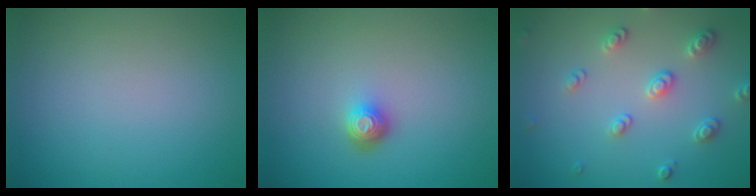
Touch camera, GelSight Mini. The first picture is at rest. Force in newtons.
{"total": 1.7, "press": 1.3, "slide": 1.2}
{"total": 2.6, "press": 2.6, "slide": 0.2}